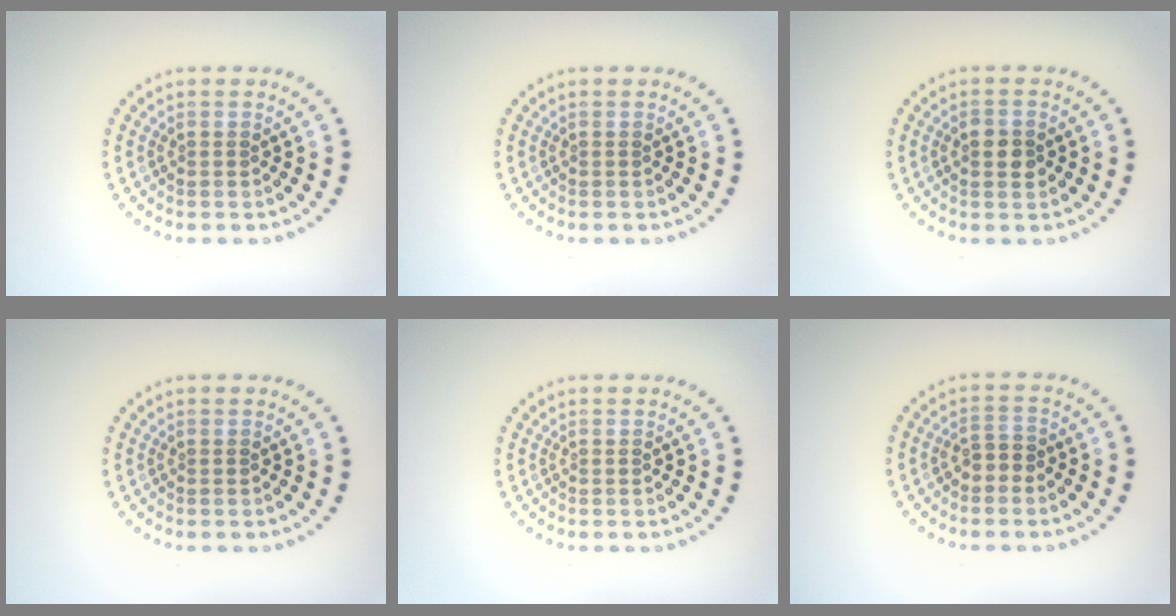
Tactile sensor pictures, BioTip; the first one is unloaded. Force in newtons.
{"total": 0.0}
{"total": 2.4, "press": 2.4, "slide": 0.1}
{"total": 0.0}
{"total": 0.0}
{"total": 1.6, "press": 1.5, "slide": 0.6}